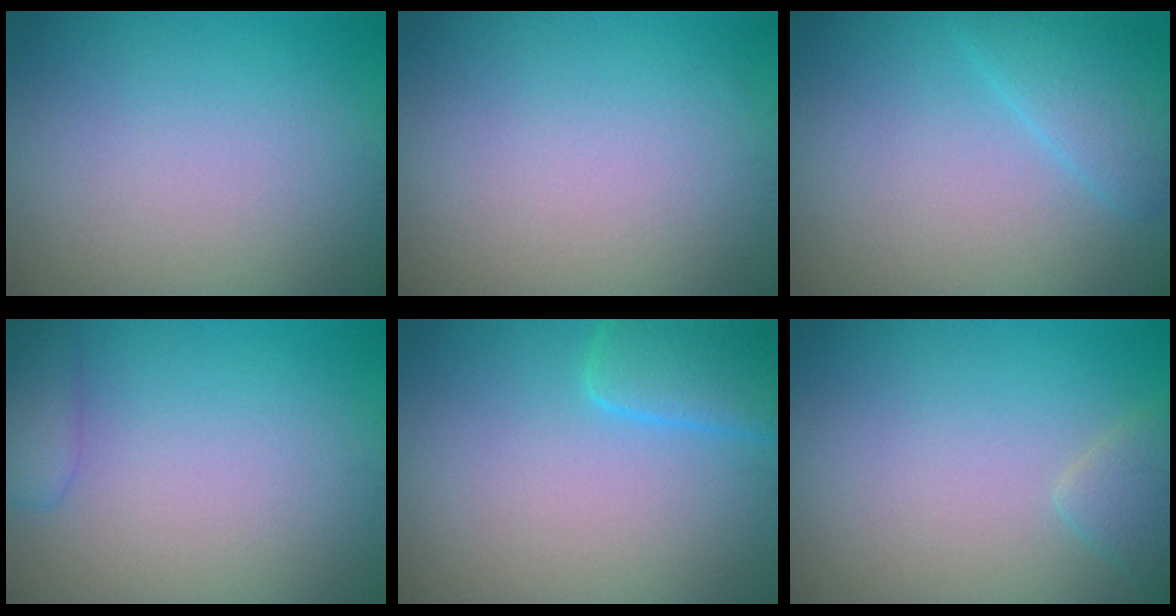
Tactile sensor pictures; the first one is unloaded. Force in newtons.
{"total": 0.0}
{"total": 2.8, "press": 2.8, "slide": 0.1}
{"total": 2.3, "press": 2.3, "slide": 0.2}
{"total": 3.4, "press": 3.4, "slide": 0.4}
{"total": 1.4, "press": 1.4, "slide": 0.1}